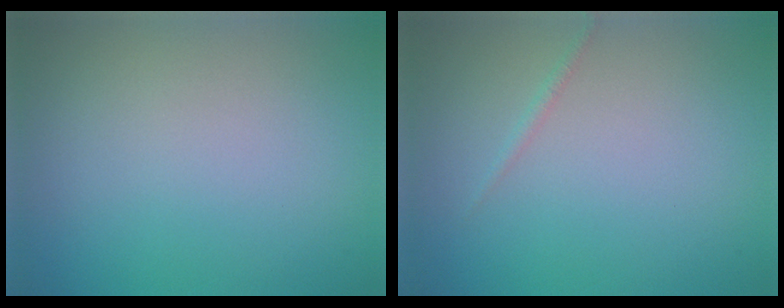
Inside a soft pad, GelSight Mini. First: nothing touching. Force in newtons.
{"total": 0.6, "press": 0.6, "slide": 0.0}